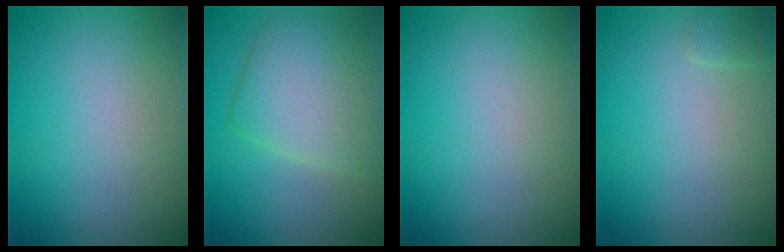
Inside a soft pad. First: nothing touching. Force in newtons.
{"total": 5.9, "press": 5.9, "slide": 0.2}
{"total": 0.0}
{"total": 0.8, "press": 0.8, "slide": 0.1}